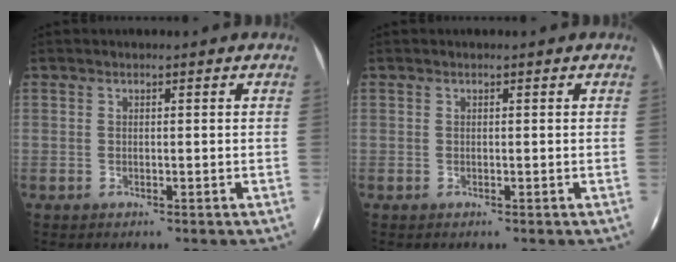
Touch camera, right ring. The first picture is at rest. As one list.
[{"total": 0.0}]